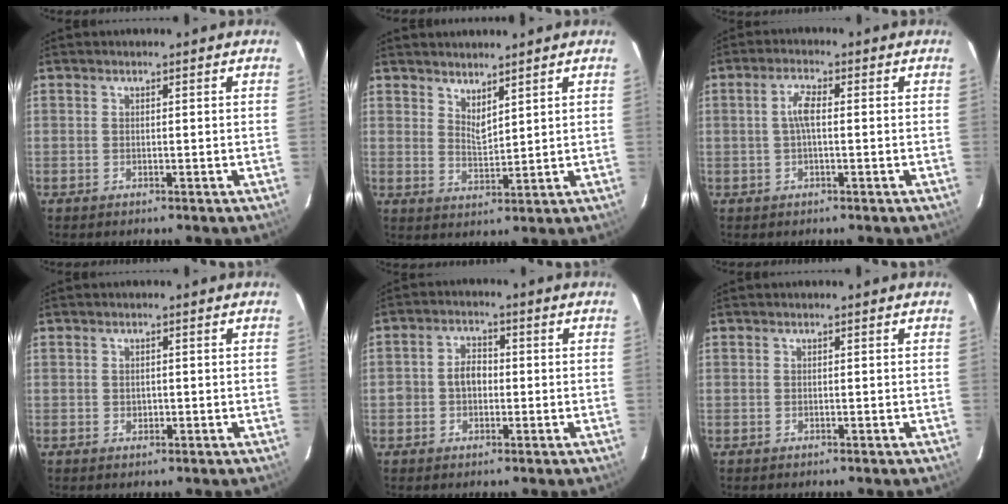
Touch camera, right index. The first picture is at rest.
{"total": 3.9, "force": [3.3, 1.0, 1.7], "torque": [-0.028, -0.008, 0.058]}
{"total": 3.3, "force": [0.1, 1.0, 3.1], "torque": [-0.064, 0.007, 0.002]}
{"total": 1.1, "force": [-0.2, 1.0, 0.4], "torque": [-0.004, 0.002, -0.001]}
{"total": 4.1, "force": [-0.7, 3.4, 2.3], "torque": [-0.043, 0.014, -0.010]}
{"total": 0.0}